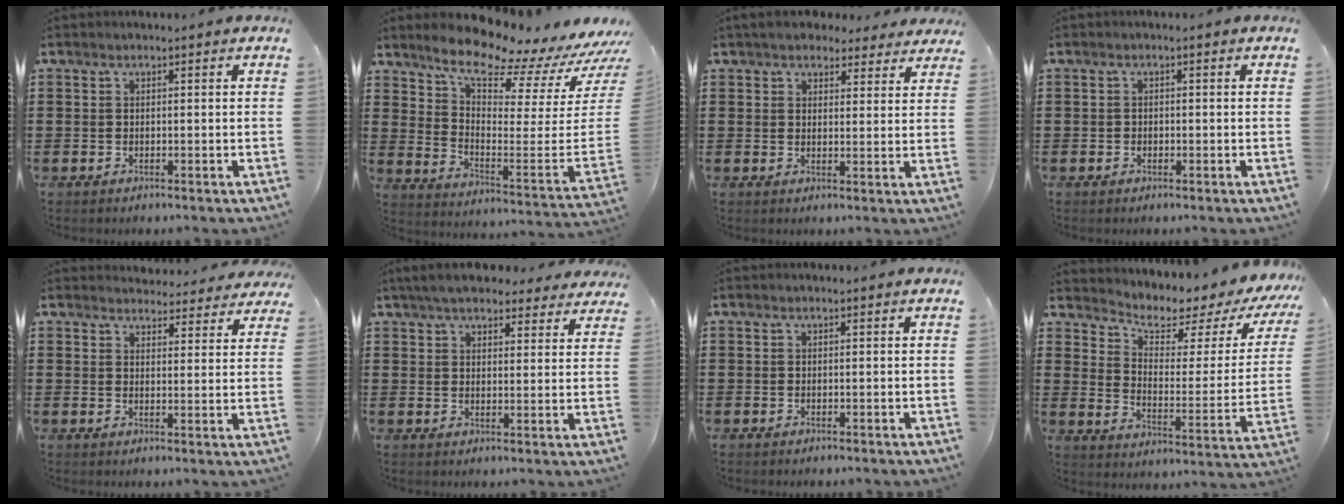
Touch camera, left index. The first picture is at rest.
{"total": 8.3, "force": [7.5, 0.9, 3.6], "torque": [-0.080, -0.084, 0.118]}
{"total": 4.0, "force": [3.5, 1.5, 1.0], "torque": [-0.032, -0.002, 0.067]}
{"total": 0.8, "force": [-0.4, 0.7, 0.2], "torque": [-0.006, 0.001, -0.009]}
{"total": 4.1, "force": [4.0, 0.6, 0.4], "torque": [-0.015, -0.019, 0.072]}
{"total": 5.5, "force": [5.0, 1.2, 1.8], "torque": [-0.052, -0.009, 0.094]}
{"total": 0.0}
{"total": 4.3, "force": [3.6, 1.7, 1.7], "torque": [-0.042, -0.034, 0.050]}